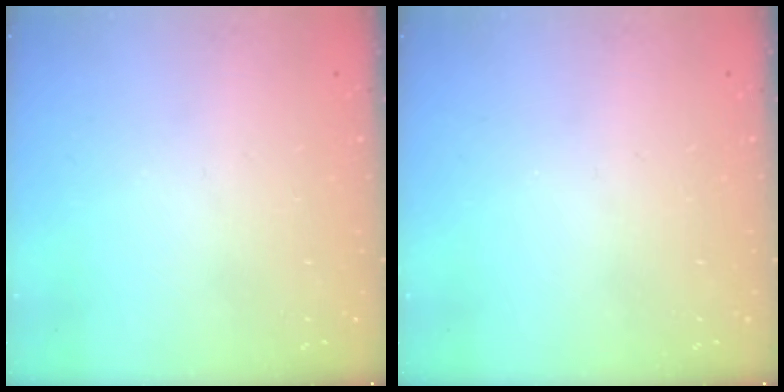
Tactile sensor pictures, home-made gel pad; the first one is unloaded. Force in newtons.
{"total": 0.0}